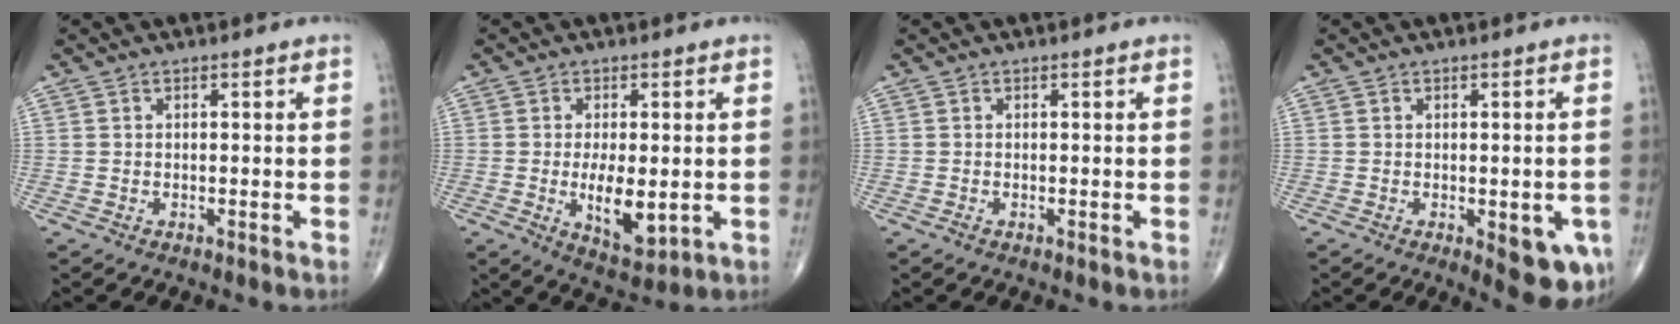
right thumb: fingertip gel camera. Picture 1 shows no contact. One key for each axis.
{"total": 8.5, "fx": -1.1, "fy": 3.8, "fz": 7.6, "tx": -0.114, "ty": -0.019, "tz": -0.009}
{"total": 0.0}
{"total": 8.8, "fx": -2.7, "fy": 3.6, "fz": 7.5, "tx": -0.069, "ty": -0.008, "tz": -0.026}